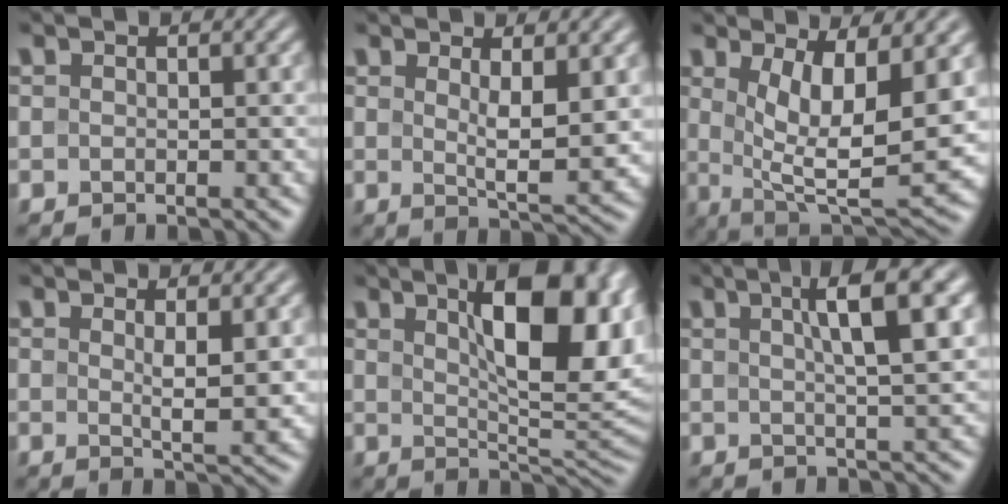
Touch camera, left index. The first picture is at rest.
{"total": 4.4, "force": [1.3, 1.0, 4.1], "torque": [-0.068, -0.013, 0.026]}
{"total": 9.6, "force": [1.7, 3.1, 8.9], "torque": [-0.158, -0.018, 0.035]}
{"total": 3.0, "force": [0.9, 0.5, 2.9], "torque": [-0.048, -0.009, 0.017]}
{"total": 12.5, "force": [4.2, 4.5, 10.9], "torque": [-0.135, 0.005, 0.062]}
{"total": 6.4, "force": [2.3, 1.3, 5.8], "torque": [-0.073, 0.012, 0.031]}